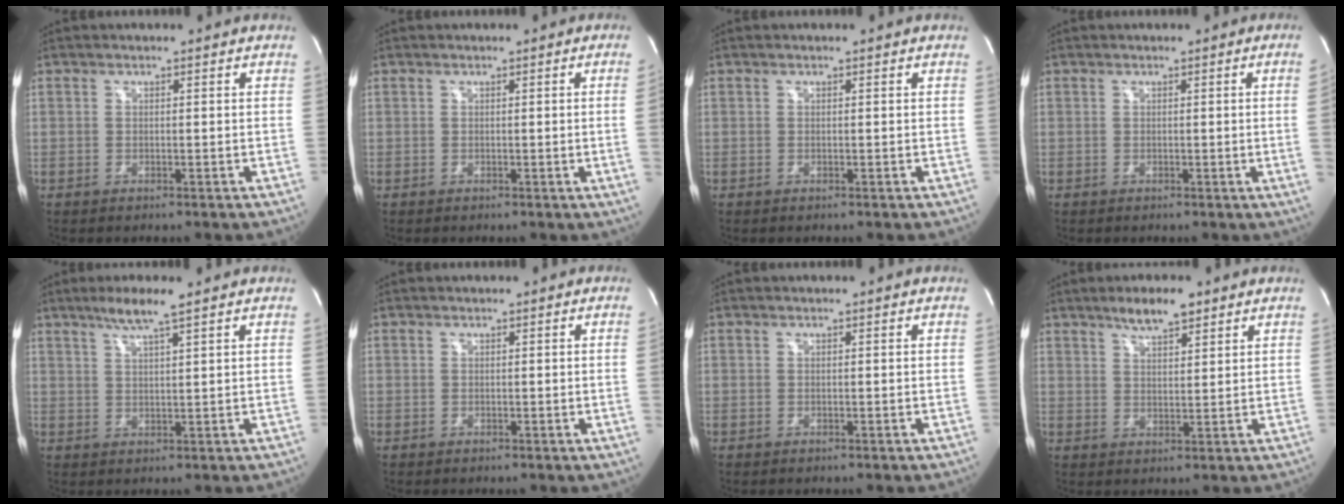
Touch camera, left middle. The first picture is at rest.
{"total": 0.7, "force": [-0.1, -0.4, 0.6], "torque": [-0.013, 0.001, 0.000]}
{"total": 0.0}
{"total": 2.8, "force": [-0.1, -1.4, 2.5], "torque": [-0.032, -0.004, 0.001]}
{"total": 4.8, "force": [3.4, -0.3, 3.4], "torque": [-0.072, 0.002, 0.066]}
{"total": 0.0}
{"total": 0.0}
{"total": 5.4, "force": [4.0, 1.3, 3.4], "torque": [-0.064, 0.004, 0.069]}